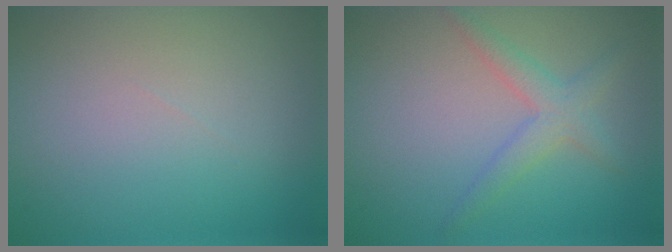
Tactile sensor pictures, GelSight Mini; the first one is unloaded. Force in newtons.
{"total": 2.6, "press": 2.6, "slide": 0.1}